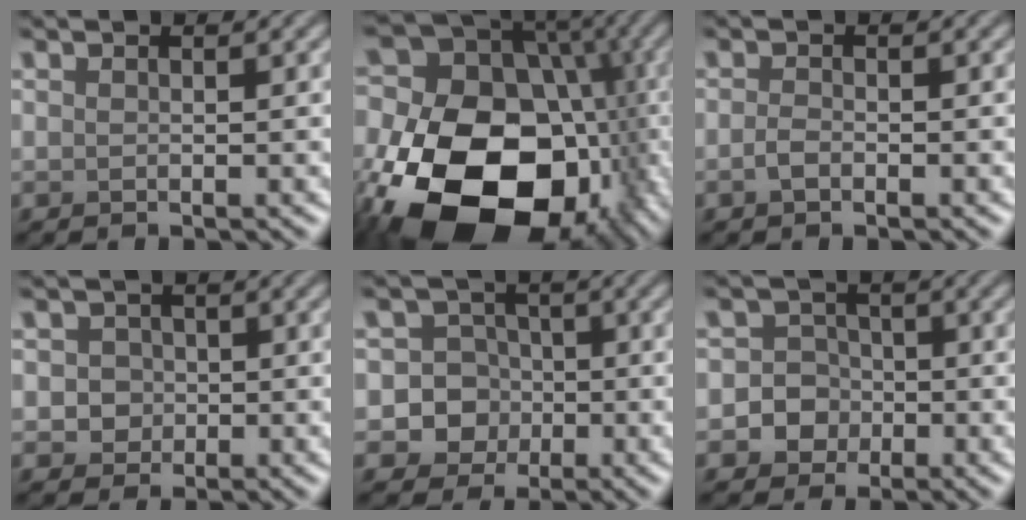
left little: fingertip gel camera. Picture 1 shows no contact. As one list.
[{"total": 22.2, "force": [-7.6, 16.5, 12.8], "torque": [-0.236, -0.021, -0.129]}, {"total": 1.0, "force": [-0.5, 0.5, 0.7], "torque": [-0.018, 0.000, -0.012]}, {"total": 2.0, "force": [0.1, 1.9, 0.7], "torque": [0.005, 0.002, -0.001]}, {"total": 7.3, "force": [-1.6, 7.0, 1.5], "torque": [-0.010, 0.016, -0.063]}, {"total": 3.7, "force": [-1.1, 3.5, 0.7], "torque": [0.023, 0.007, -0.036]}]